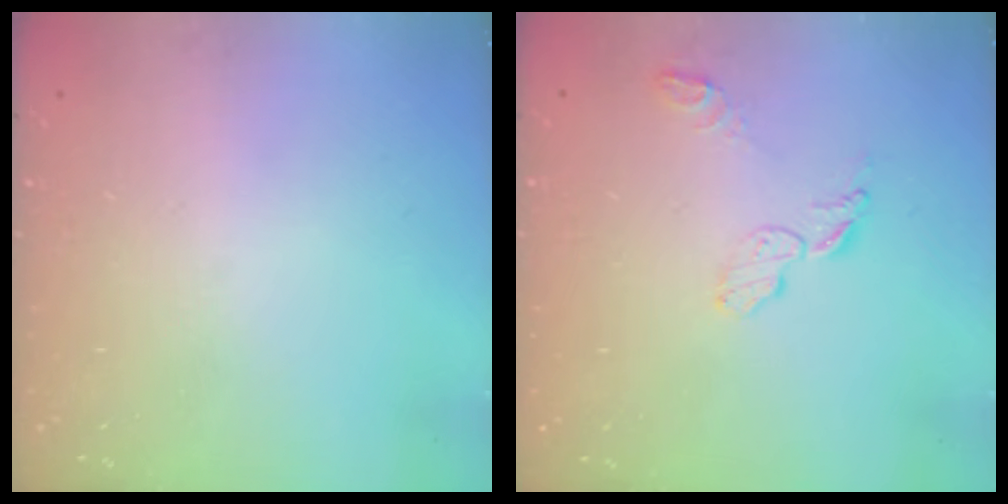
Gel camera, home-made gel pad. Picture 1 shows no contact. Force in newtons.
{"total": 6.8, "press": 6.8, "slide": 0.1}